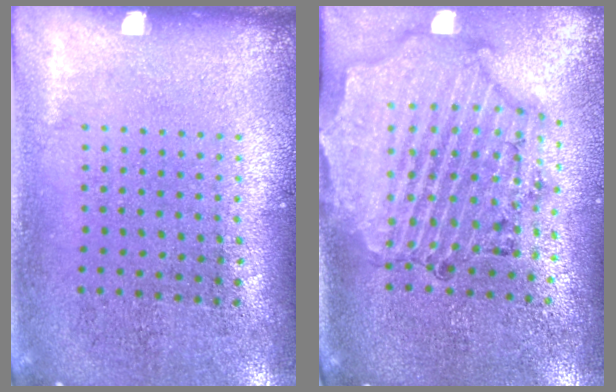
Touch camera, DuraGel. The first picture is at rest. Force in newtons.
{"total": 1.9, "press": 1.8, "slide": 0.4}